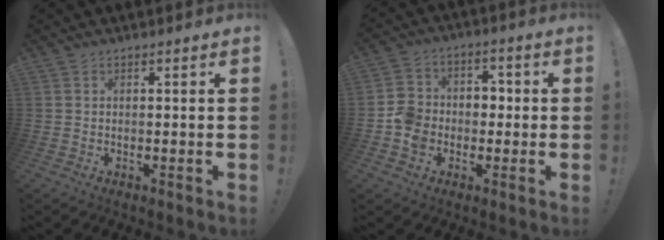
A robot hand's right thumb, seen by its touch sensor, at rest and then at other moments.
{"total": 10.1, "force": [-3.4, 9.0, 3.2], "torque": [-0.039, 0.033, -0.059]}